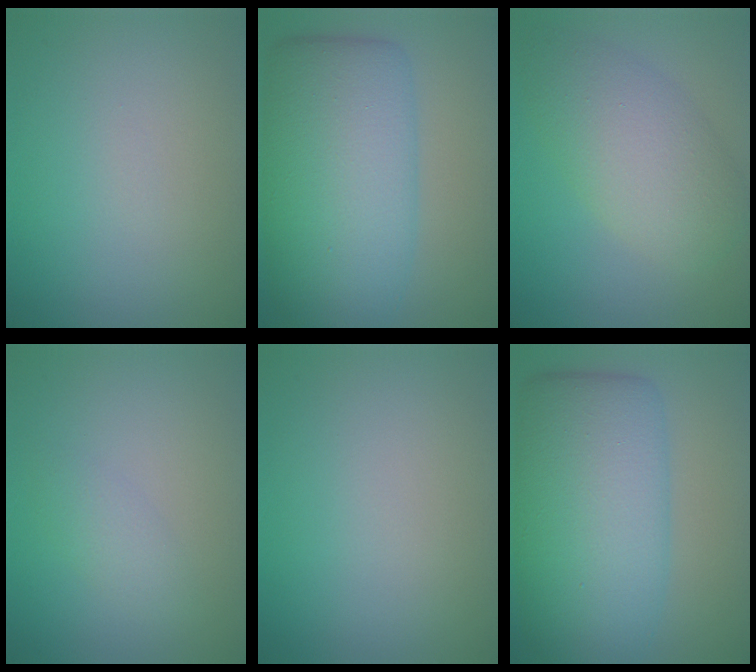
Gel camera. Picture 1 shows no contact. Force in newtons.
{"total": 10.5, "press": 10.5, "slide": 0.1}
{"total": 6.2, "press": 6.2, "slide": 0.3}
{"total": 1.6, "press": 1.6, "slide": 0.0}
{"total": 0.0}
{"total": 10.5, "press": 10.5, "slide": 0.1}